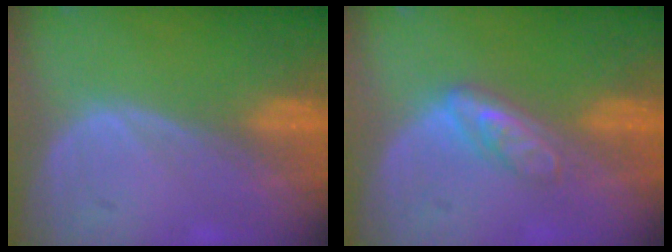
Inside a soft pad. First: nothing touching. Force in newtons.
{"total": 4.7, "press": 4.2, "slide": 2.2}